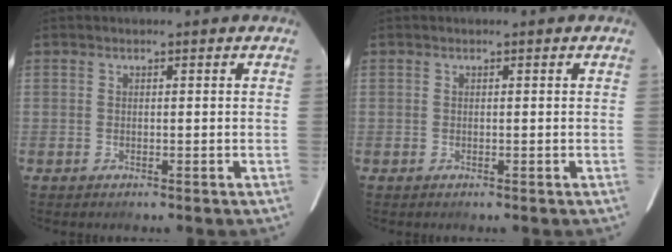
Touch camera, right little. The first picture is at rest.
{"total": 0.0}